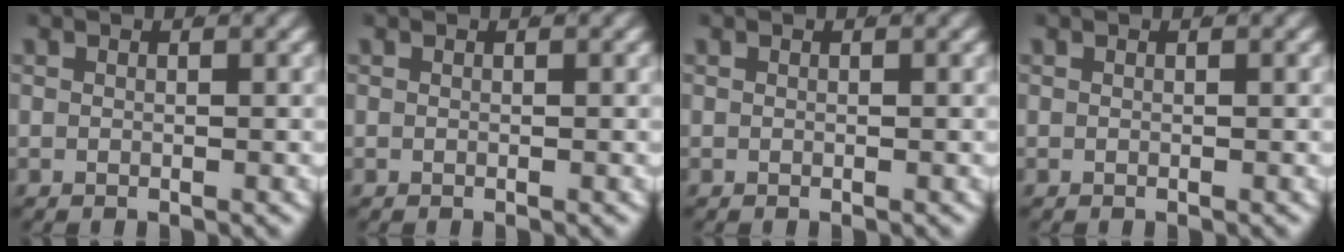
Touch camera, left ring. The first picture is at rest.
{"total": 0.0}
{"total": 0.0}
{"total": 0.0}